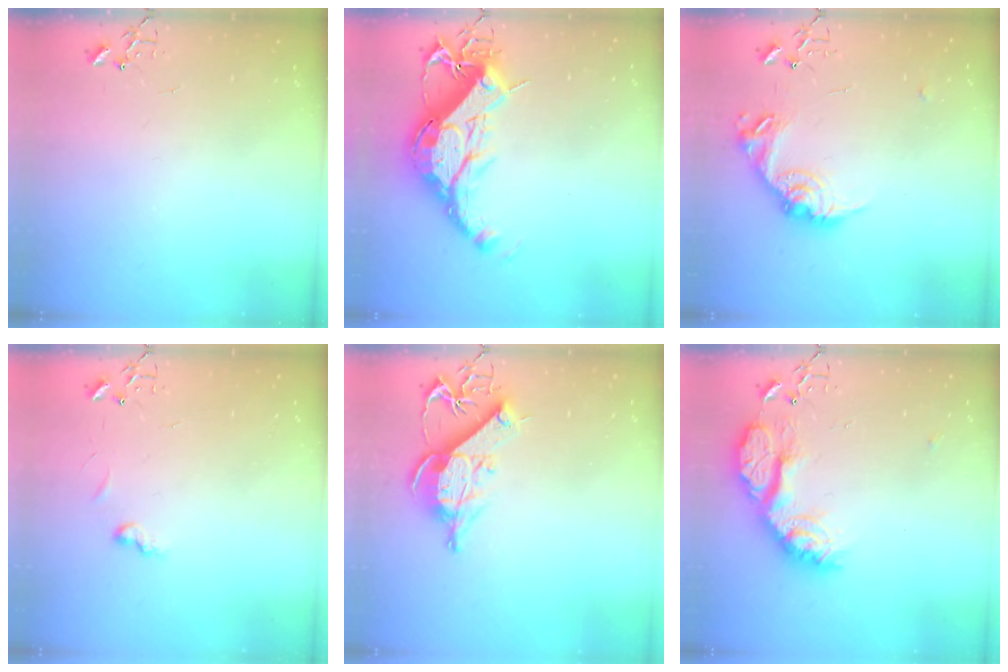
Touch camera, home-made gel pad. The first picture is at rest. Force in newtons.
{"total": 21.0, "press": 20.9, "slide": 2.1}
{"total": 14.6, "press": 14.6, "slide": 0.7}
{"total": 5.8, "press": 5.7, "slide": 0.7}
{"total": 12.3, "press": 12.1, "slide": 2.0}
{"total": 16.8, "press": 16.8, "slide": 1.4}